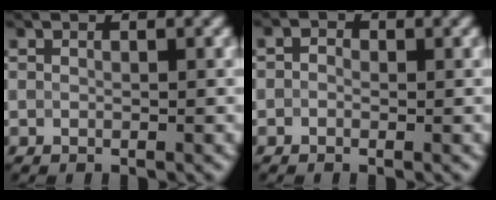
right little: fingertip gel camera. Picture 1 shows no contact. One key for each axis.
{"total": 0.9, "fx": -0.1, "fy": 0.8, "fz": 0.5, "tx": -0.009, "ty": -0.002, "tz": -0.010}